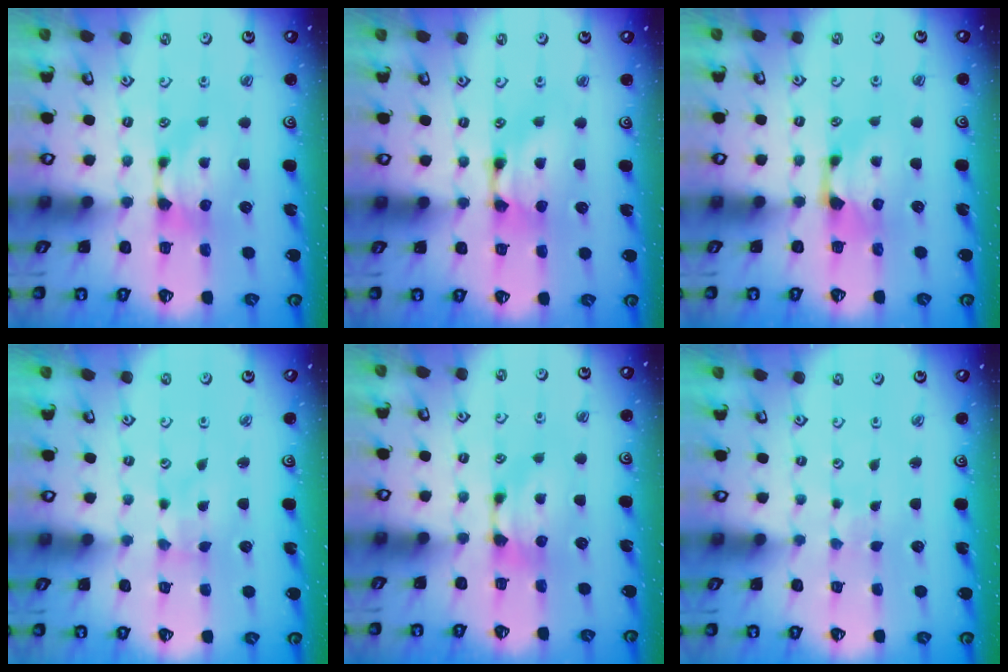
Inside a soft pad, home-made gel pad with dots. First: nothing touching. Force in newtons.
{"total": 2.3, "press": 2.3, "slide": 0.0}
{"total": 0.6, "press": 0.1, "slide": 0.6}
{"total": 3.9, "press": 3.9, "slide": 0.7}
{"total": 0.0}
{"total": 6.5, "press": 6.5, "slide": 0.4}